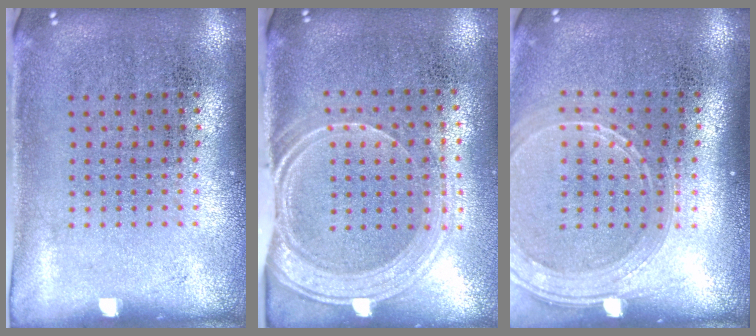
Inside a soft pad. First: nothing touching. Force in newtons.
{"total": 1.9, "press": 1.7, "slide": 0.9}
{"total": 1.9, "press": 1.7, "slide": 0.8}